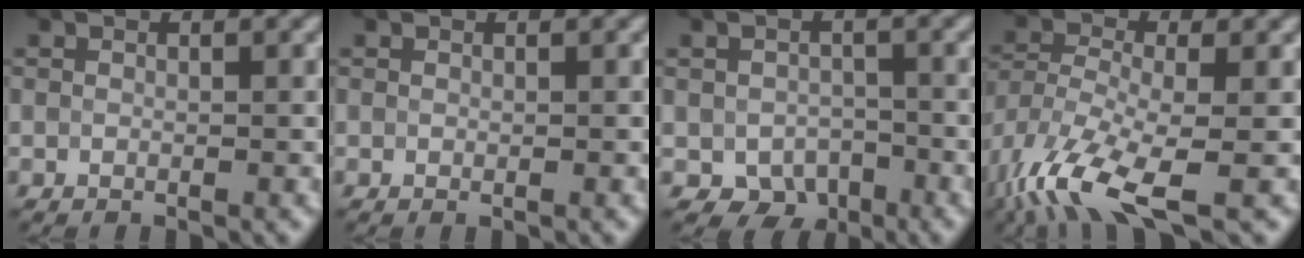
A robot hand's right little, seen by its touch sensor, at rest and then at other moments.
{"total": 0.0}
{"total": 3.8, "force": [-1.7, 2.9, 1.7], "torque": [-0.023, -0.013, -0.029]}
{"total": 9.5, "force": [-5.3, 3.4, 7.1], "torque": [-0.162, -0.023, -0.109]}